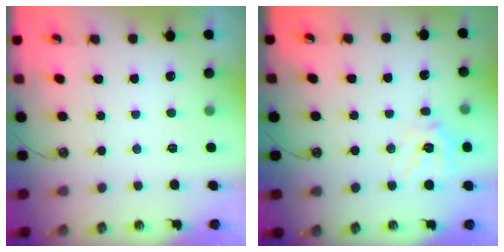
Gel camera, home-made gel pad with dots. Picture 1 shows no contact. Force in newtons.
{"total": 13.2, "press": 13.0, "slide": 2.1}